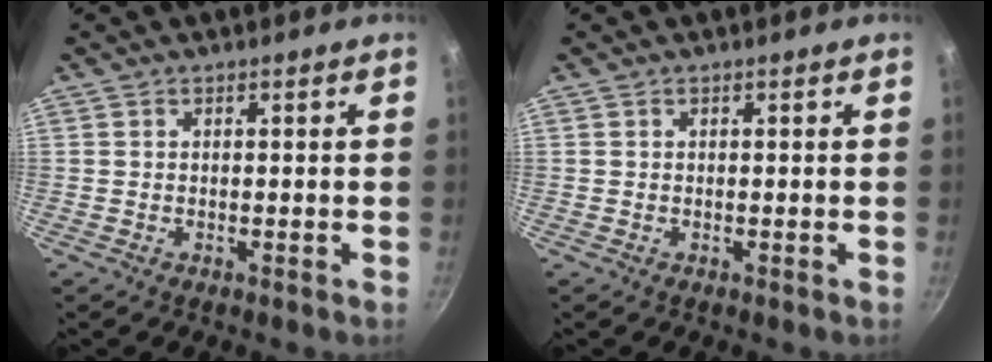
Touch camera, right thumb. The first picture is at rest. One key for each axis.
{"total": 0.0}